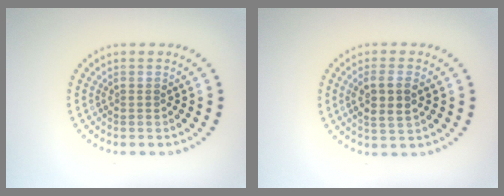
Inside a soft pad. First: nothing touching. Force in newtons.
{"total": 3.0, "press": 2.8, "slide": 0.9}